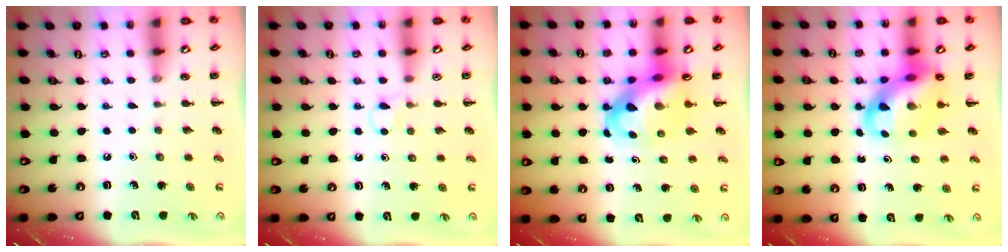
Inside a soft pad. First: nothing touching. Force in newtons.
{"total": 2.8, "press": 2.6, "slide": 1.2}
{"total": 8.8, "press": 8.3, "slide": 2.9}
{"total": 11.4, "press": 11.0, "slide": 3.0}